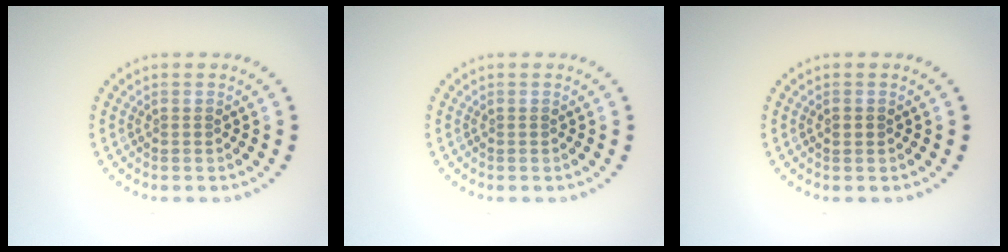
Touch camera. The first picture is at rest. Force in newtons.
{"total": 0.0}
{"total": 1.1, "press": 1.1, "slide": 0.1}